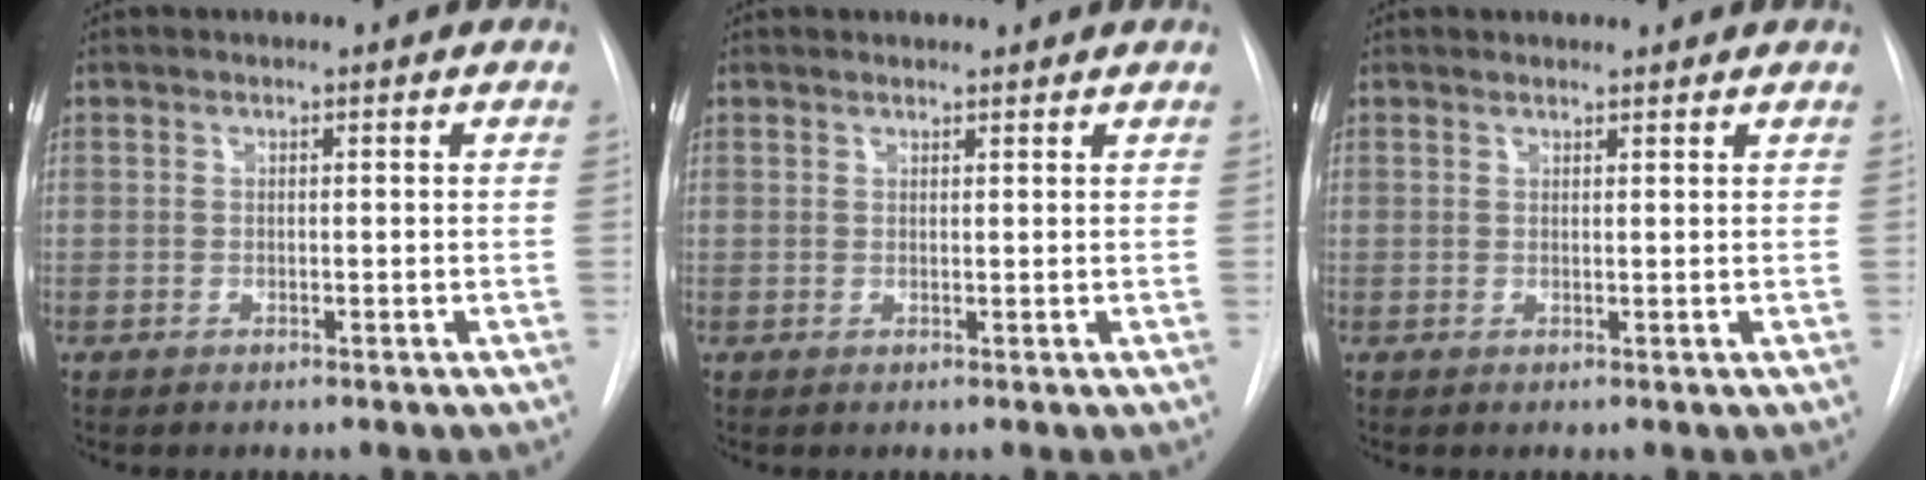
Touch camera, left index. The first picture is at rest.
{"total": 1.3, "force": [1.2, 0.4, 0.1], "torque": [-0.006, 0.012, 0.019]}
{"total": 1.4, "force": [1.3, 0.4, 0.1], "torque": [-0.008, 0.011, 0.019]}